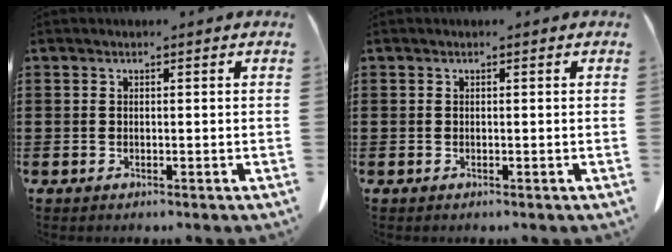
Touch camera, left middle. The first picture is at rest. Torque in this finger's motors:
{"motor_torque": [0.00, 0.00, 0.00, 0.01]}